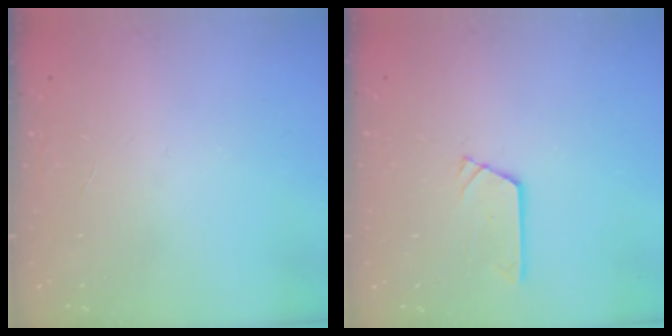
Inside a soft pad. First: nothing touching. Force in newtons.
{"total": 2.4, "press": 2.4, "slide": 0.1}